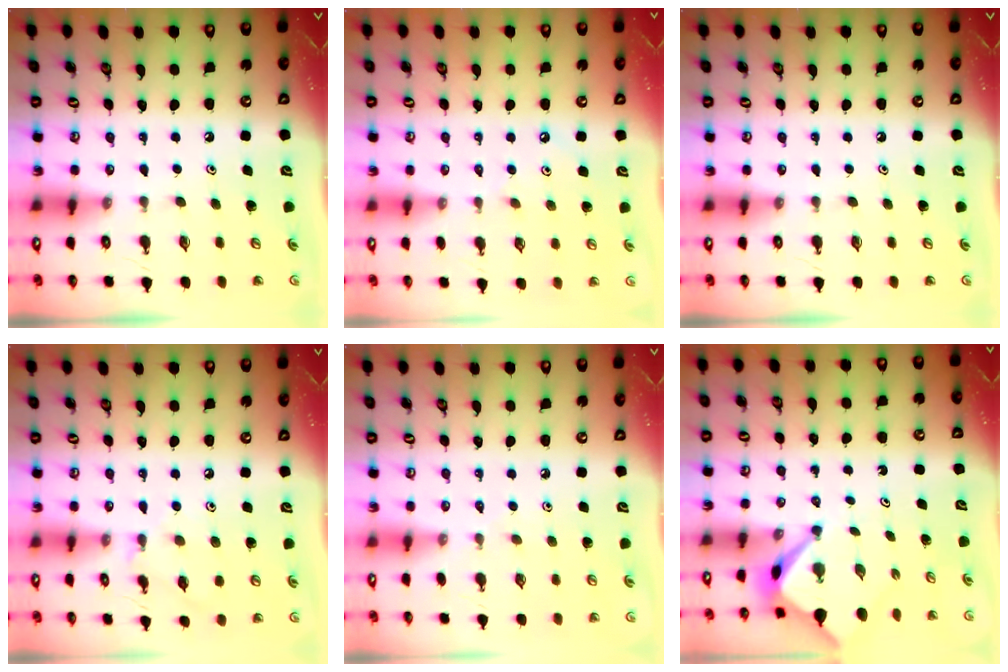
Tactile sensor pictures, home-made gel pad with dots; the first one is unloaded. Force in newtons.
{"total": 1.9, "press": 1.8, "slide": 0.5}
{"total": 0.0}
{"total": 6.2, "press": 6.1, "slide": 0.7}
{"total": 2.6, "press": 2.6, "slide": 0.5}
{"total": 2.6, "press": 2.6, "slide": 0.3}